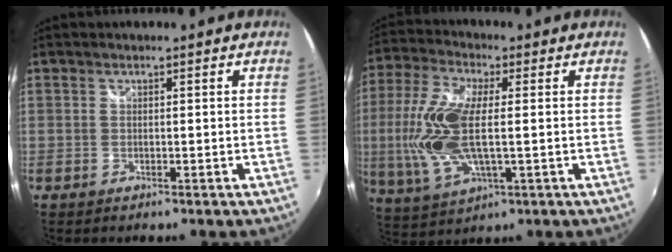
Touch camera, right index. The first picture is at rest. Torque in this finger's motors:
{"motor_torque": [1.98, -0.16, 1.05, 0.21]}